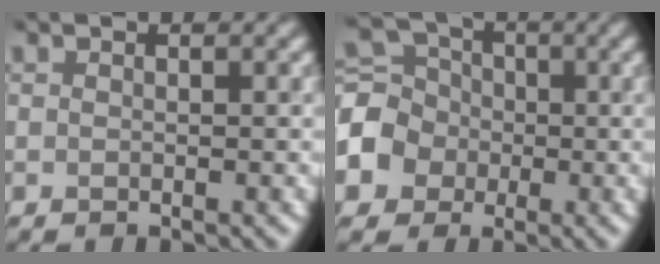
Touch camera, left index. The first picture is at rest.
{"total": 4.8, "force": [-1.5, 4.4, 1.0], "torque": [-0.015, 0.005, -0.043]}